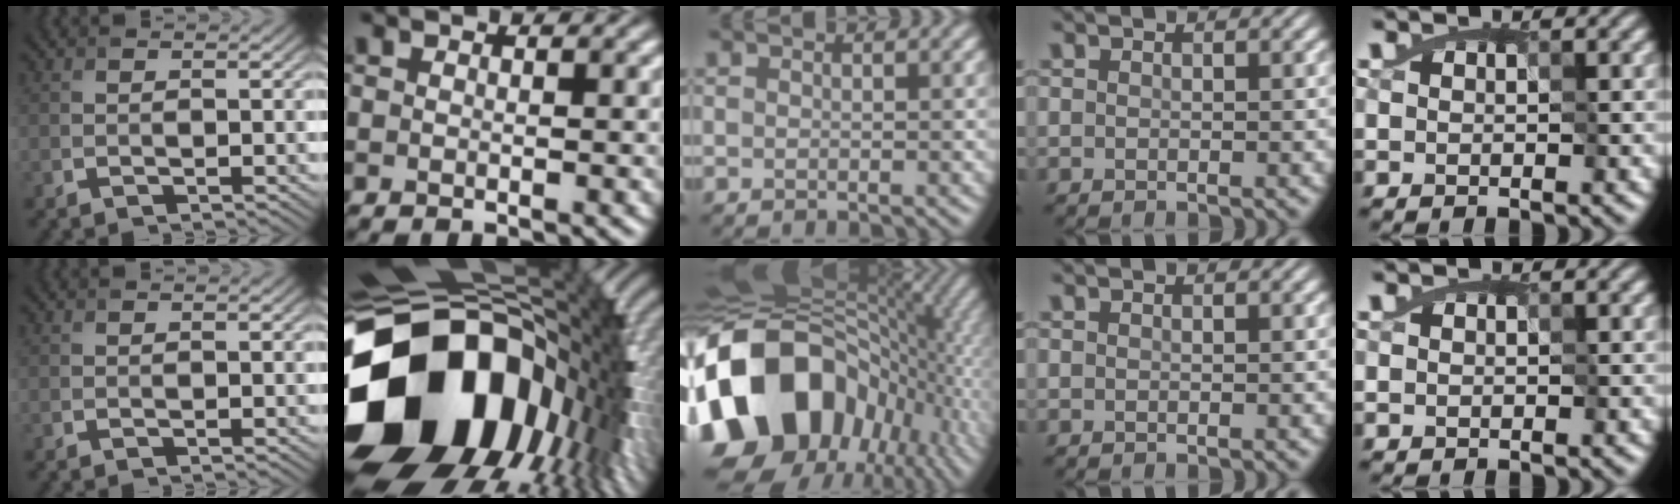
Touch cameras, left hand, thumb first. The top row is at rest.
{"index": {"total": 20.0, "force": [-3.6, 14.2, 13.6], "torque": [-0.287, -0.028, -0.047]}, "middle": {"total": 19.6, "force": [-3.7, 14.8, 12.2], "torque": [-0.273, -0.005, -0.061]}}